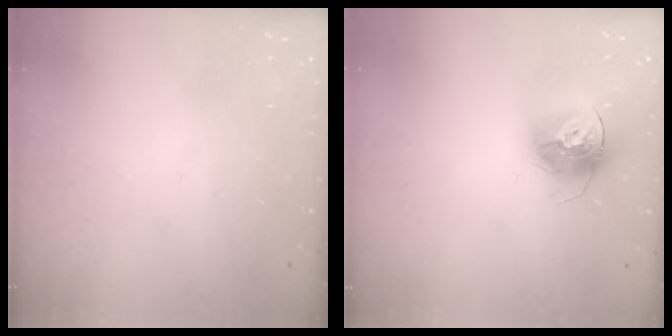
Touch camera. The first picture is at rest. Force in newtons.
{"total": 14.9, "press": 14.8, "slide": 1.3}